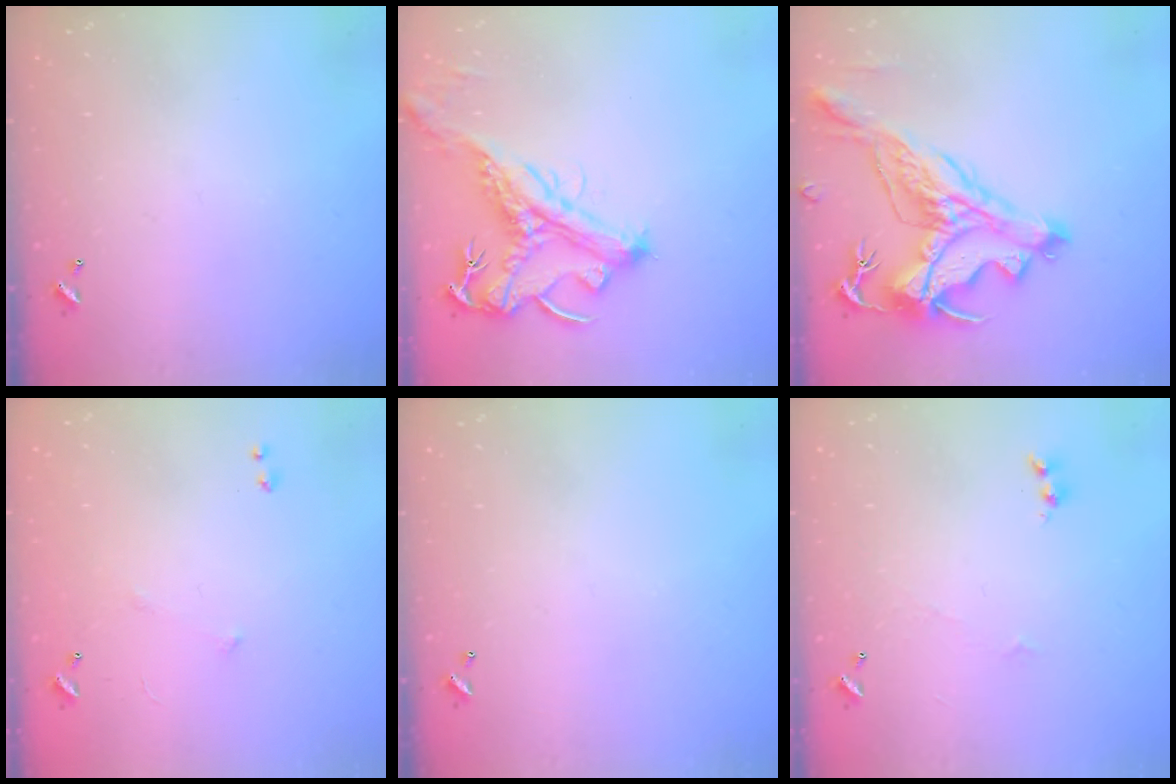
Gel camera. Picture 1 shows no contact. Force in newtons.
{"total": 2.0, "press": 1.5, "slide": 1.3}
{"total": 6.8, "press": 6.6, "slide": 1.9}
{"total": 5.2, "press": 5.1, "slide": 0.9}
{"total": 0.0}
{"total": 1.6, "press": 1.5, "slide": 0.4}